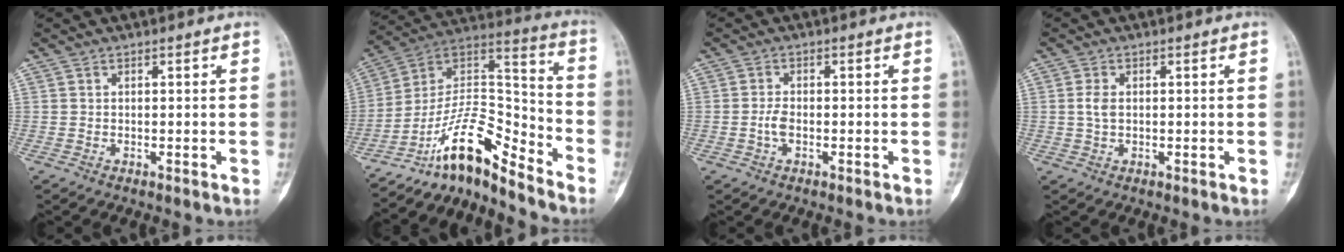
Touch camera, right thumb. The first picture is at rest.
{"total": 14.1, "force": [-11.3, 3.8, 7.6], "torque": [-0.117, 0.124, -0.206]}
{"total": 2.3, "force": [-0.6, 1.1, 1.9], "torque": [-0.042, 0.007, -0.014]}
{"total": 2.2, "force": [0.2, 1.3, 1.8], "torque": [-0.037, 0.002, 0.000]}